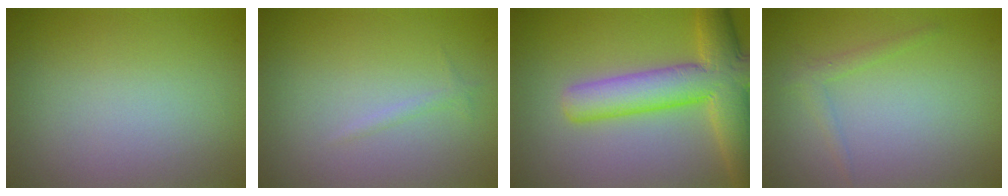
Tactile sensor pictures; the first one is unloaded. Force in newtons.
{"total": 0.6, "press": 0.6, "slide": 0.1}
{"total": 8.2, "press": 8.2, "slide": 0.4}
{"total": 1.3, "press": 1.2, "slide": 0.1}